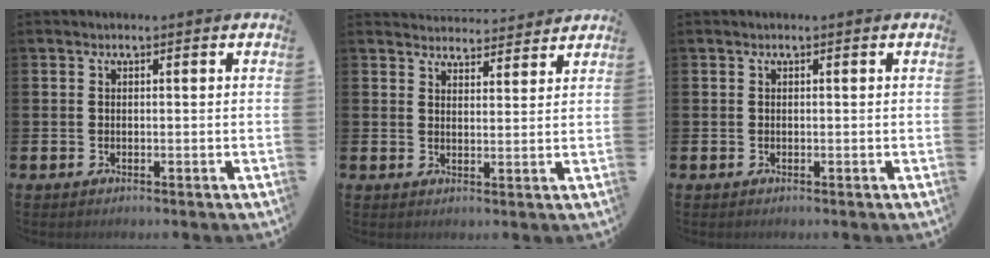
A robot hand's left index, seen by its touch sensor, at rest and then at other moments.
{"total": 3.8, "force": [3.7, 0.7, -0.2], "torque": [0.000, -0.025, 0.067]}
{"total": 0.0}